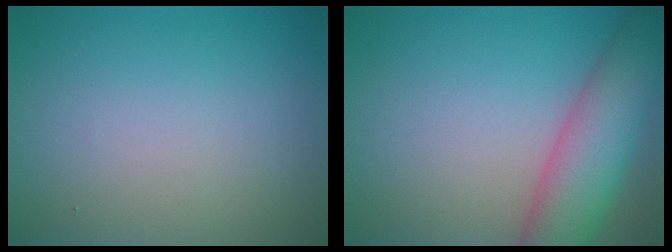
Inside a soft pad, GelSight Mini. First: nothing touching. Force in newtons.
{"total": 7.3, "press": 7.3, "slide": 0.3}